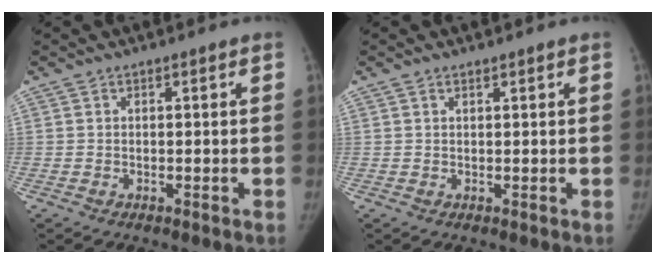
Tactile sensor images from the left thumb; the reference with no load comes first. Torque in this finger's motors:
{"motor_torque": [-0.19, -0.08, -0.23, 0.16, 0.02]}